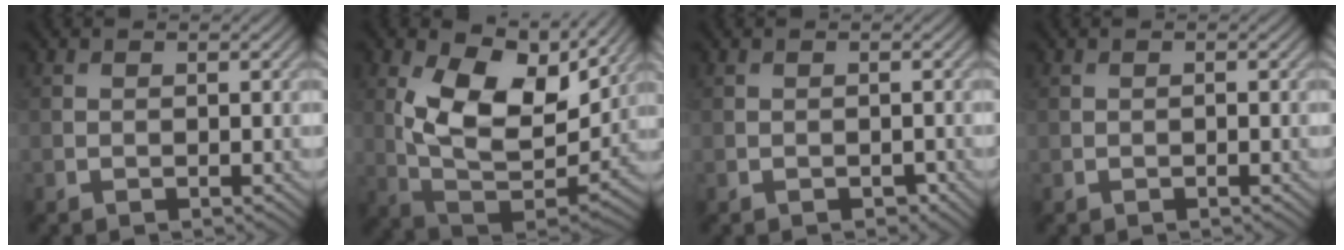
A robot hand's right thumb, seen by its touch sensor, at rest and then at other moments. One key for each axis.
{"total": 13.9, "fx": 4.9, "fy": 7.6, "fz": 10.6, "tx": -0.200, "ty": -0.013, "tz": 0.090}
{"total": 0.7, "fx": -0.5, "fy": 0.4, "fz": 0.3, "tx": -0.005, "ty": -0.004, "tz": -0.007}
{"total": 0.0}